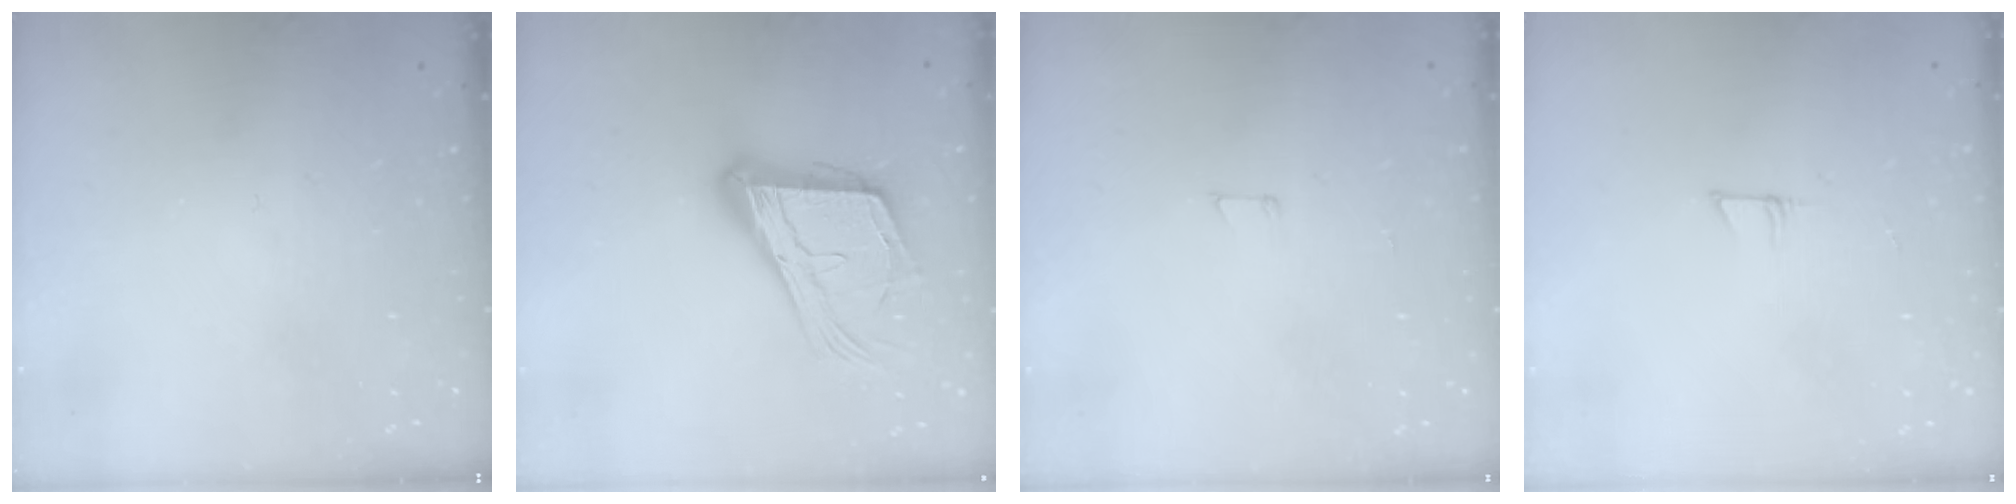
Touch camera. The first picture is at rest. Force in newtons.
{"total": 18.8, "press": 18.5, "slide": 3.2}
{"total": 2.9, "press": 2.9, "slide": 0.2}
{"total": 3.9, "press": 3.9, "slide": 0.3}